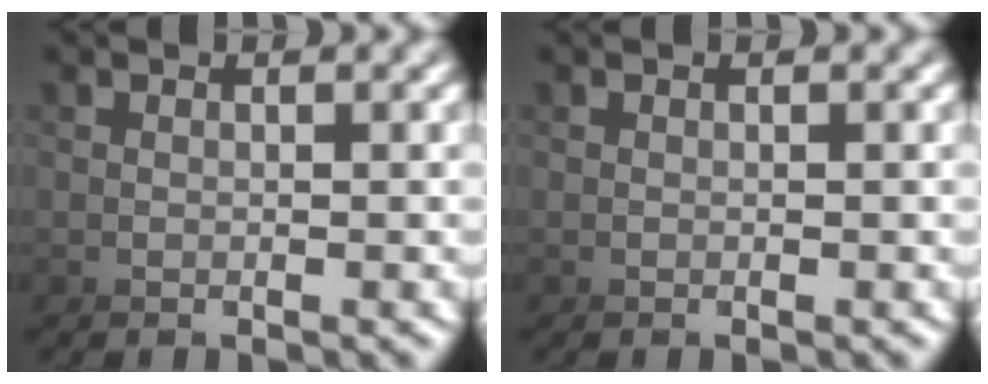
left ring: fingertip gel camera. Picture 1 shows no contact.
{"total": 0.0}